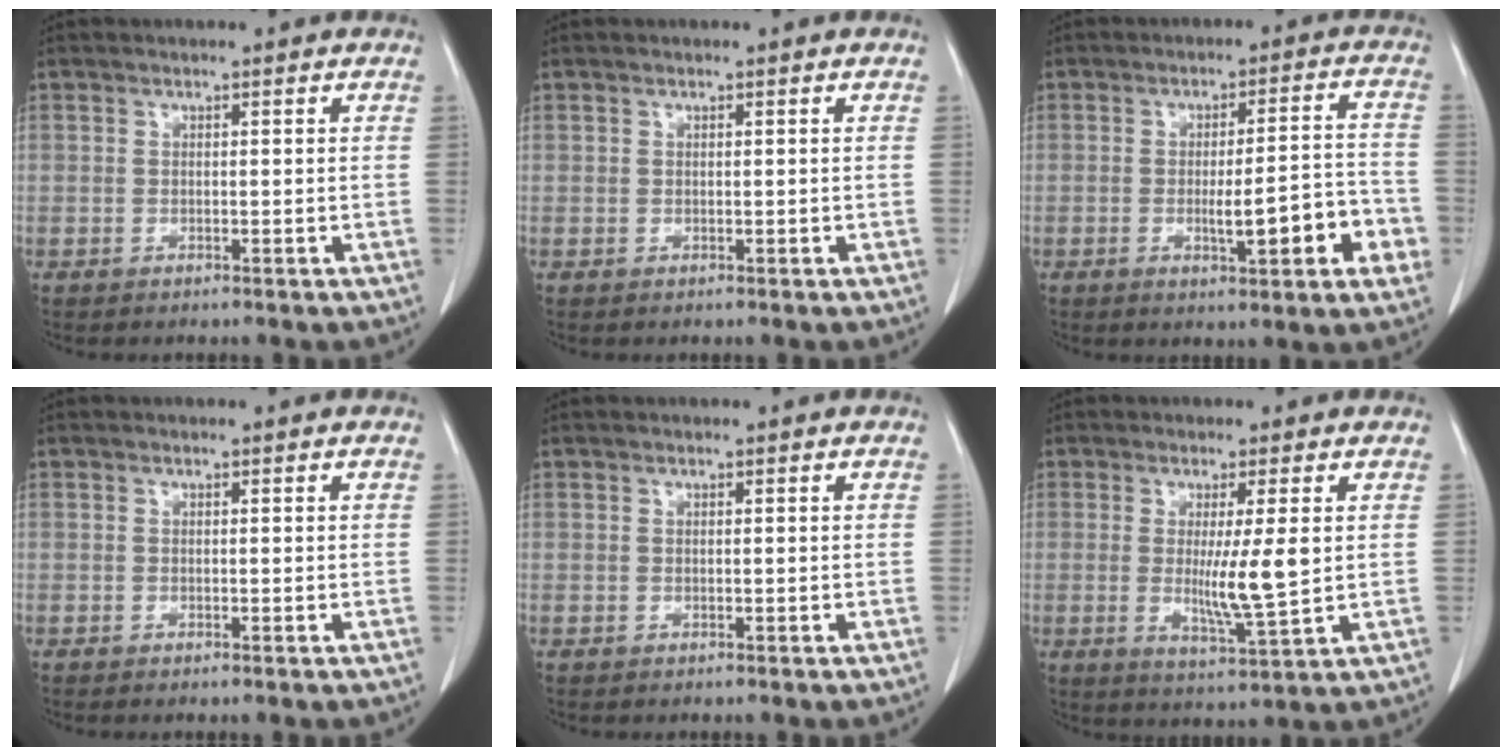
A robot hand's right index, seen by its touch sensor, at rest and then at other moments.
{"total": 0.0}
{"total": 10.4, "force": [-3.0, 1.6, 9.8], "torque": [-0.134, 0.009, -0.037]}
{"total": 0.0}
{"total": 0.0}
{"total": 7.6, "force": [0.4, 0.0, 7.6], "torque": [-0.136, -0.024, 0.008]}